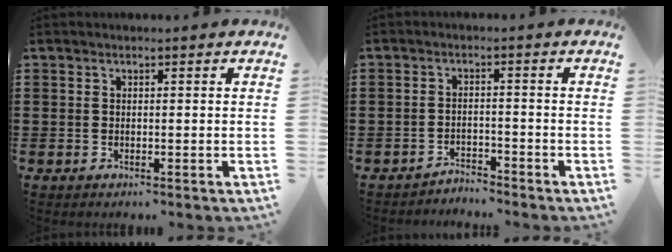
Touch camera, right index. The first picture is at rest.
{"total": 2.4, "force": [-2.4, 0.1, -0.2], "torque": [-0.005, 0.002, -0.053]}